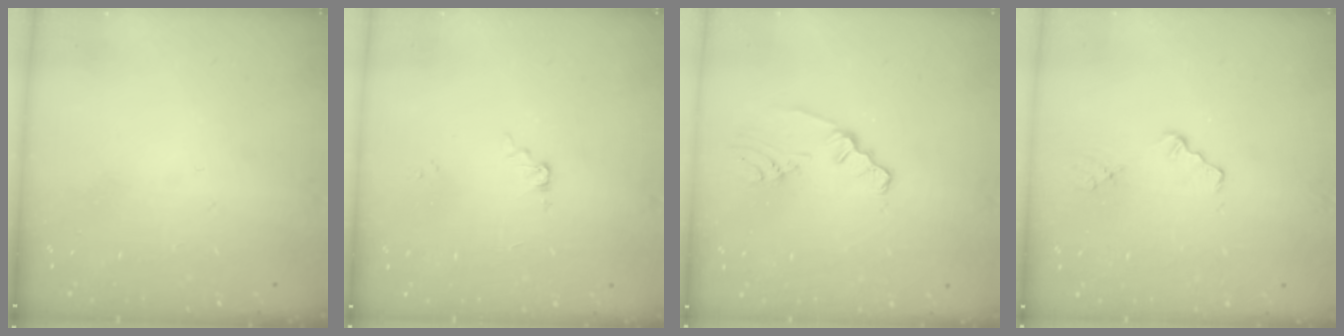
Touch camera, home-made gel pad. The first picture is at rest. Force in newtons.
{"total": 3.8, "press": 3.8, "slide": 0.3}
{"total": 2.1, "press": 1.6, "slide": 1.3}
{"total": 1.2, "press": 1.2, "slide": 0.2}